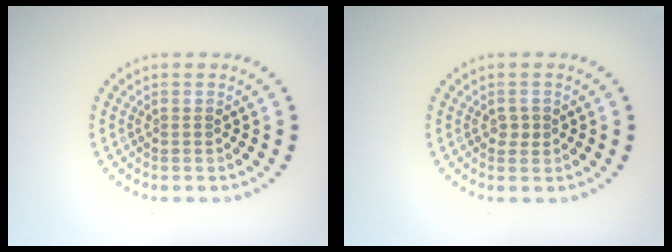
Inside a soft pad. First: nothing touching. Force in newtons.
{"total": 1.1, "press": 1.0, "slide": 0.3}